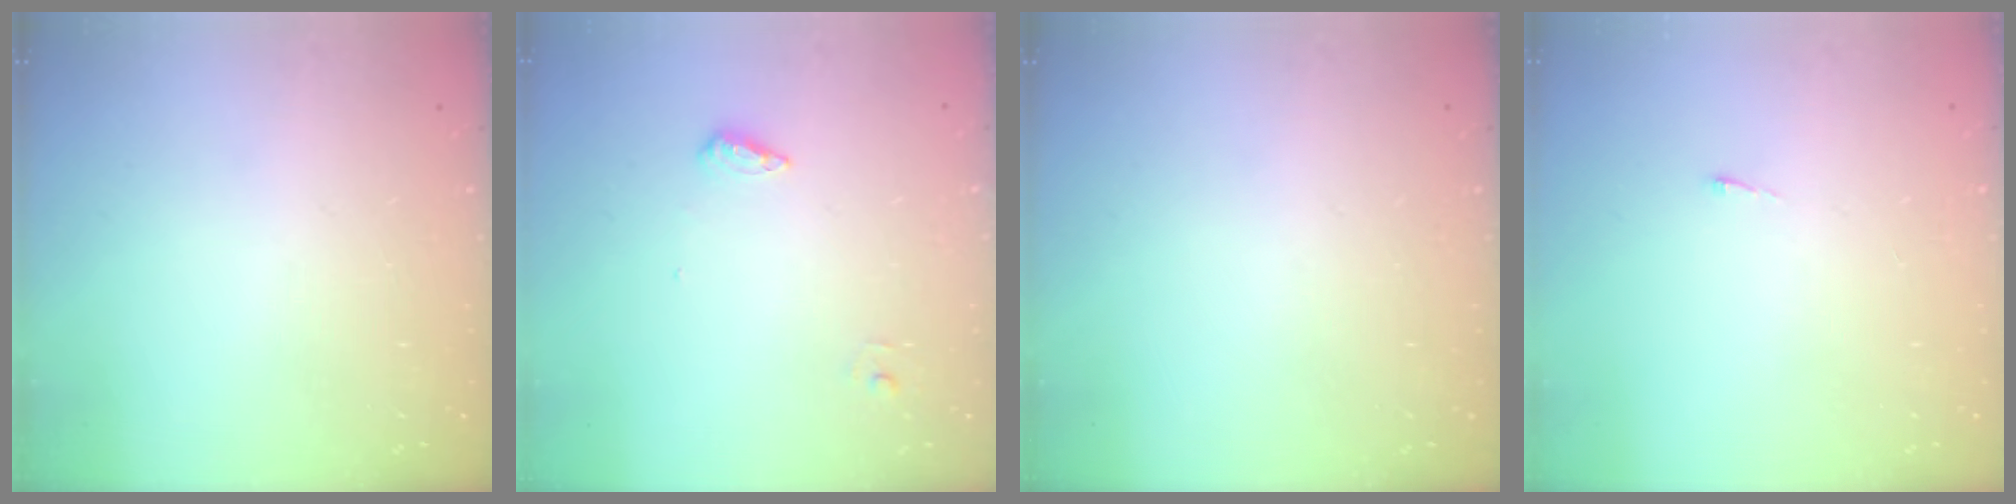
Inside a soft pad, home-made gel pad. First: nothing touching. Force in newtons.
{"total": 5.9, "press": 5.8, "slide": 1.4}
{"total": 0.0}
{"total": 2.7, "press": 2.7, "slide": 0.4}